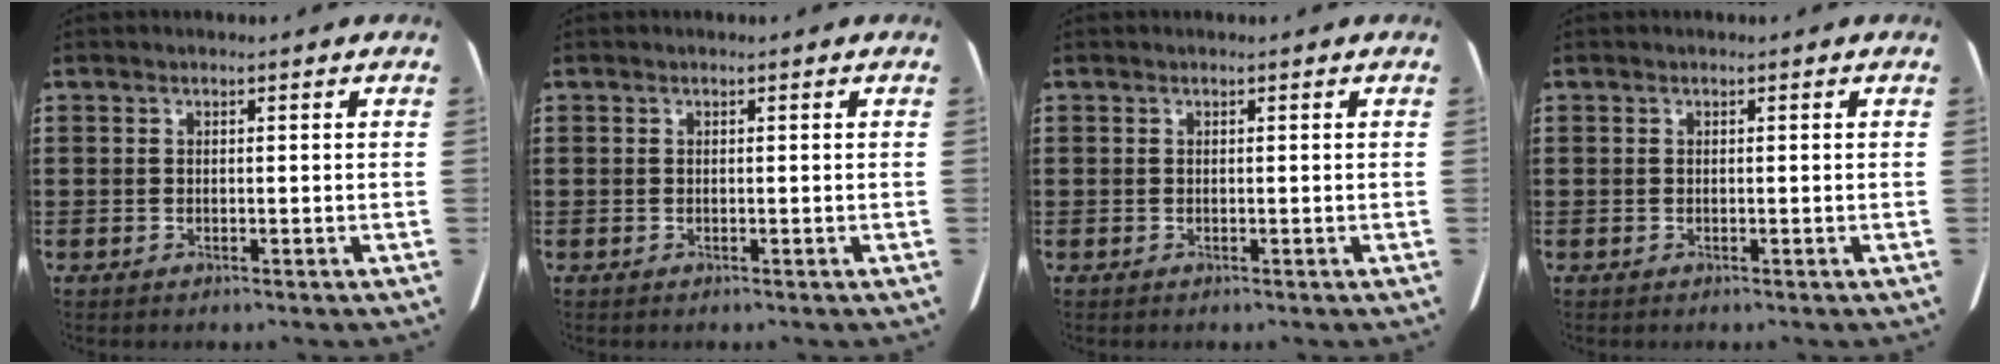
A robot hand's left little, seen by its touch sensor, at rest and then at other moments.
{"total": 0.0}
{"total": 0.0}
{"total": 0.0}